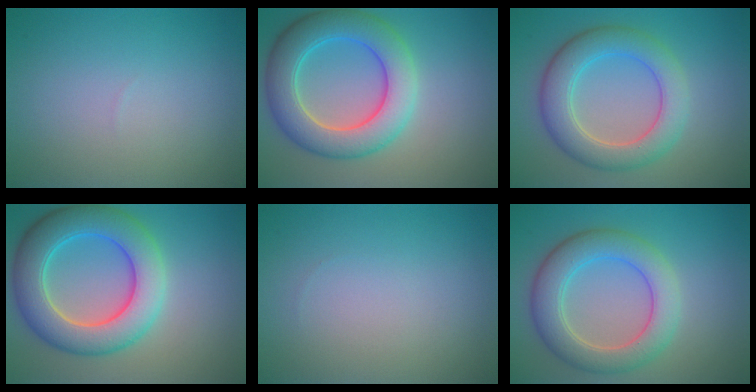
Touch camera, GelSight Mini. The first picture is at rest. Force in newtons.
{"total": 7.5, "press": 7.5, "slide": 0.2}
{"total": 5.8, "press": 5.8, "slide": 0.3}
{"total": 8.4, "press": 8.4, "slide": 0.3}
{"total": 0.0}
{"total": 5.9, "press": 5.9, "slide": 0.3}